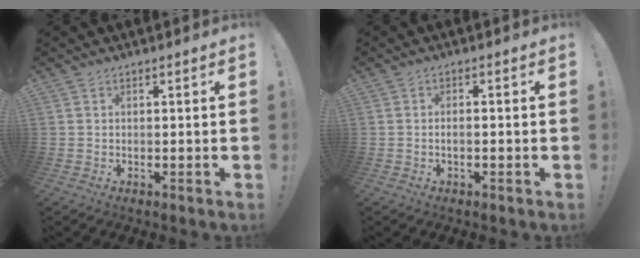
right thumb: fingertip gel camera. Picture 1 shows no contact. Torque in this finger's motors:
{"motor_torque": [-0.17, -0.05, 0.20, -0.09, 0.07]}